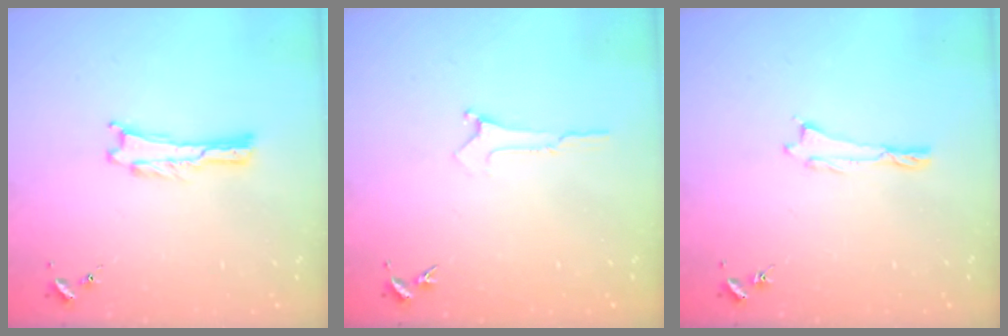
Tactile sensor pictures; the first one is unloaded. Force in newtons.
{"total": 0.0}
{"total": 0.0}